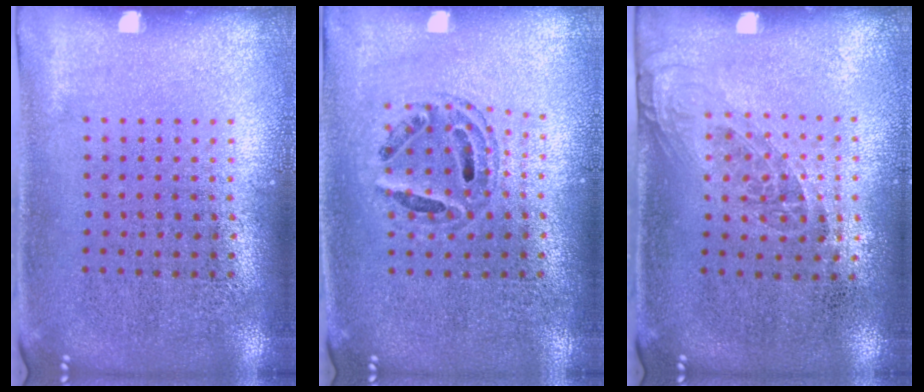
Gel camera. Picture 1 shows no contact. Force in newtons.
{"total": 0.7, "press": 0.7, "slide": 0.1}
{"total": 1.2, "press": 1.0, "slide": 0.7}